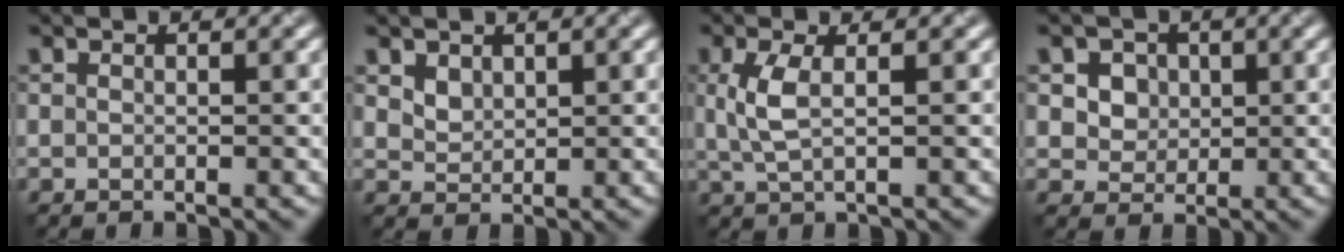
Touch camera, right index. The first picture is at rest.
{"total": 1.6, "force": [1.0, 1.1, 0.6], "torque": [-0.012, -0.005, 0.023]}
{"total": 2.8, "force": [0.4, 0.9, 2.6], "torque": [-0.063, -0.002, 0.011]}
{"total": 5.1, "force": [2.1, 3.9, 2.4], "torque": [-0.041, 0.007, 0.032]}